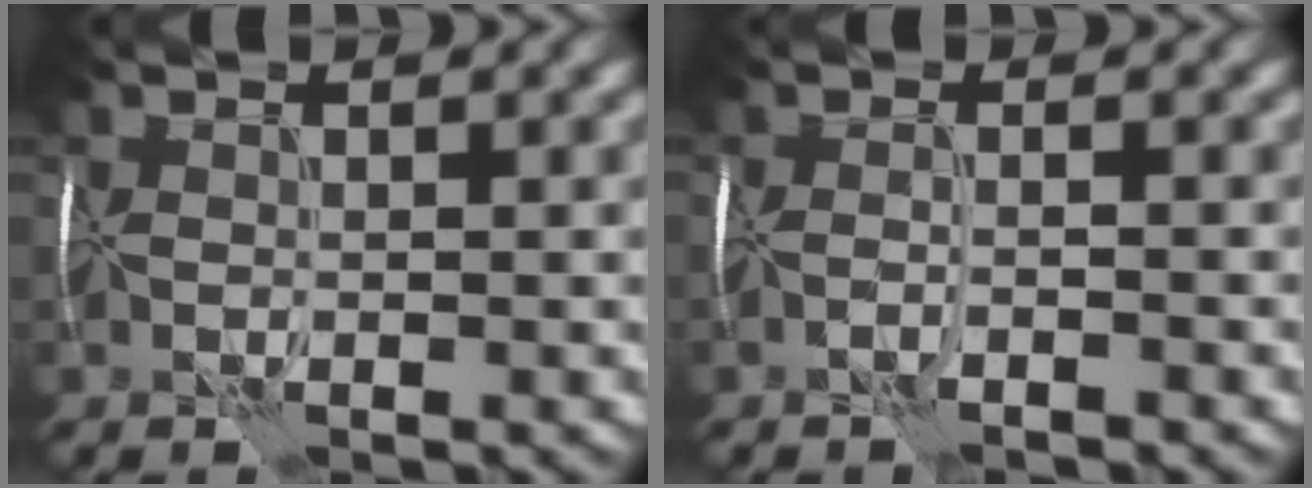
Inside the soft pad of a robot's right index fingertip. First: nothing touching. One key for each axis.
{"total": 1.2, "fx": -0.9, "fy": 0.0, "fz": 0.7, "tx": -0.008, "ty": -0.001, "tz": -0.024}